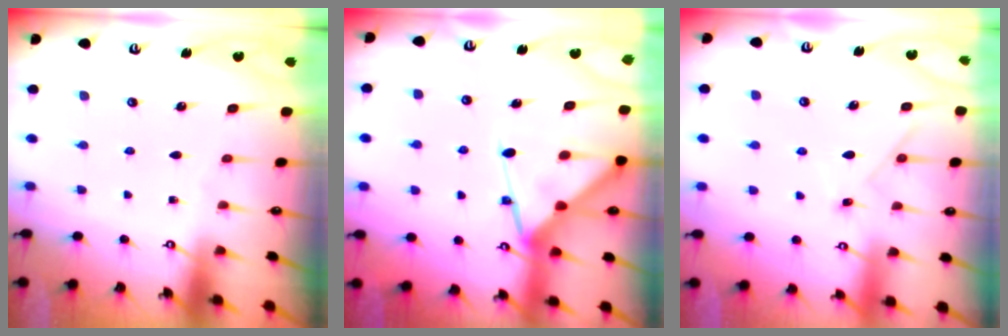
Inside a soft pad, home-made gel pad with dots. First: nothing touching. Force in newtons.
{"total": 13.3, "press": 13.2, "slide": 1.3}
{"total": 6.4, "press": 6.4, "slide": 0.7}